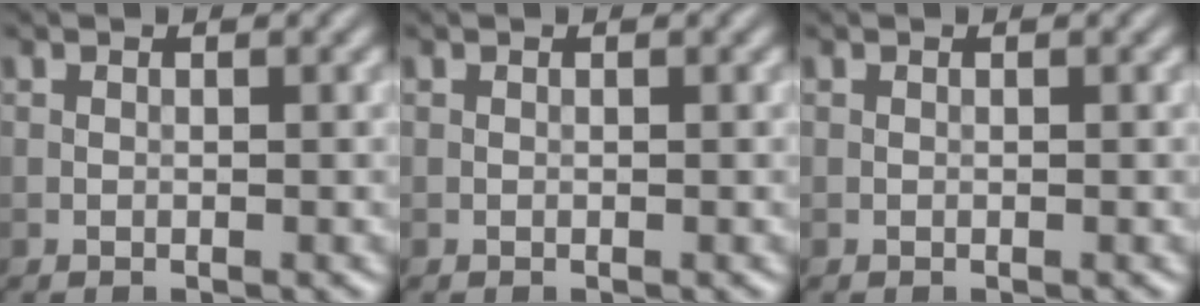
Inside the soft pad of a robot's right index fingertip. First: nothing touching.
{"total": 0.0}
{"total": 0.0}